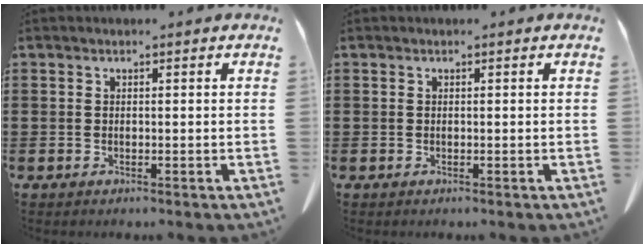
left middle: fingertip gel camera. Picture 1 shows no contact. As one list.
[{"total": 0.0}]